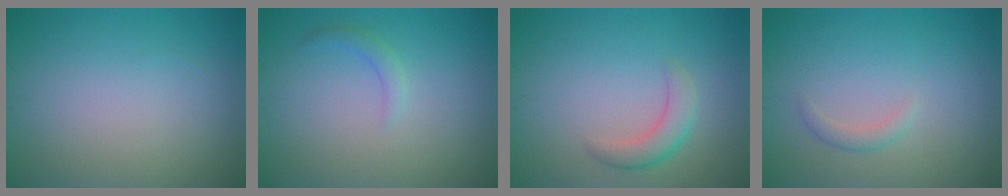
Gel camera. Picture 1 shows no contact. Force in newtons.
{"total": 1.1, "press": 1.1, "slide": 0.1}
{"total": 2.5, "press": 2.5, "slide": 0.0}
{"total": 1.1, "press": 1.1, "slide": 0.0}